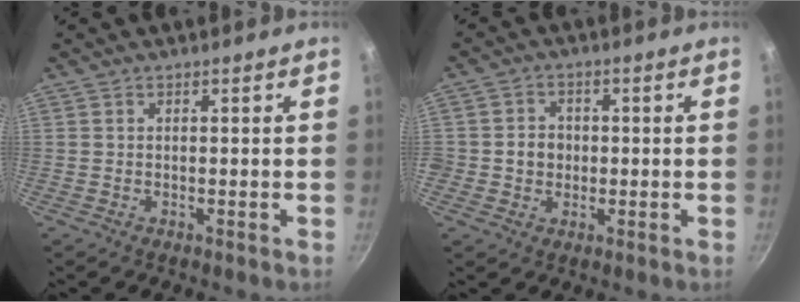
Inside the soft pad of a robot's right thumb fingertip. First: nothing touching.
{"total": 4.6, "force": [-0.3, 4.2, 1.8], "torque": [-0.002, 0.007, -0.010]}